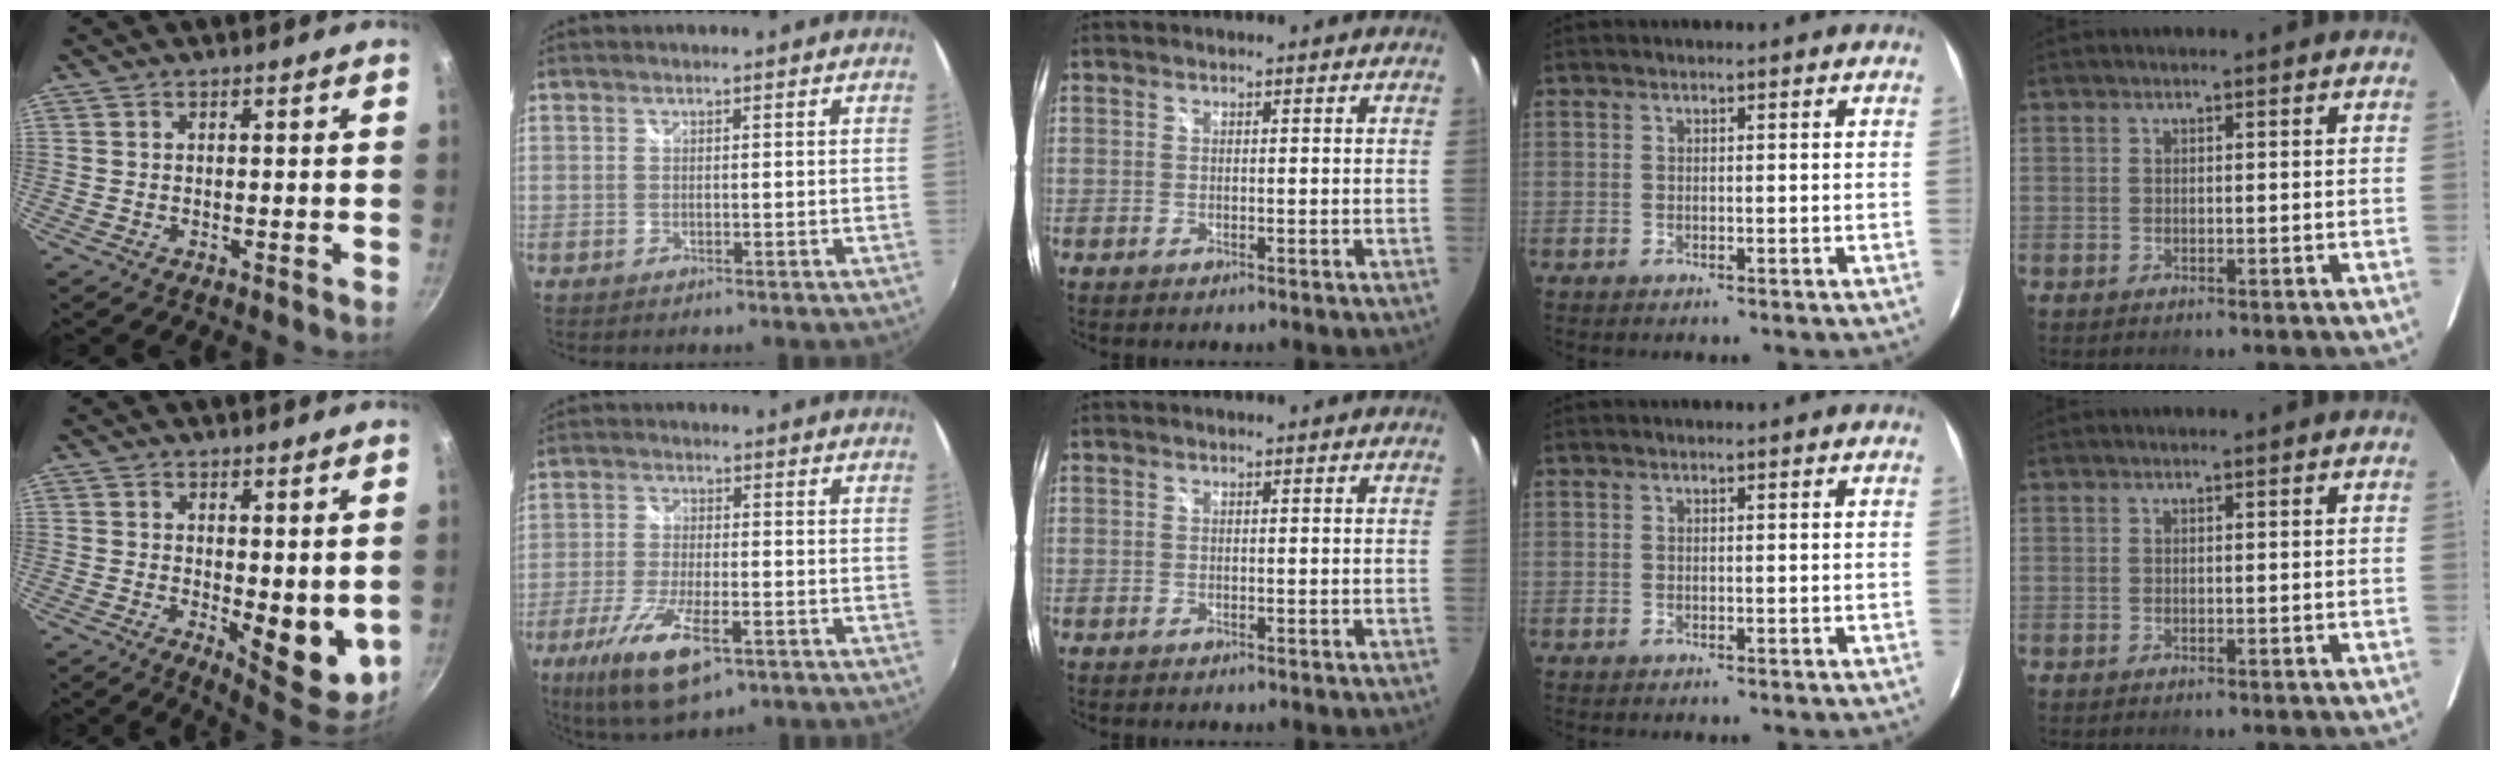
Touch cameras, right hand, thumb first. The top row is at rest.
{"thumb": {"total": 10.3, "force": [0.2, 4.8, 9.1], "torque": [-0.085, -0.013, 0.016]}, "index": {"total": 13.0, "force": [-6.9, 4.5, 10.0], "torque": [-0.217, -0.037, -0.126]}}